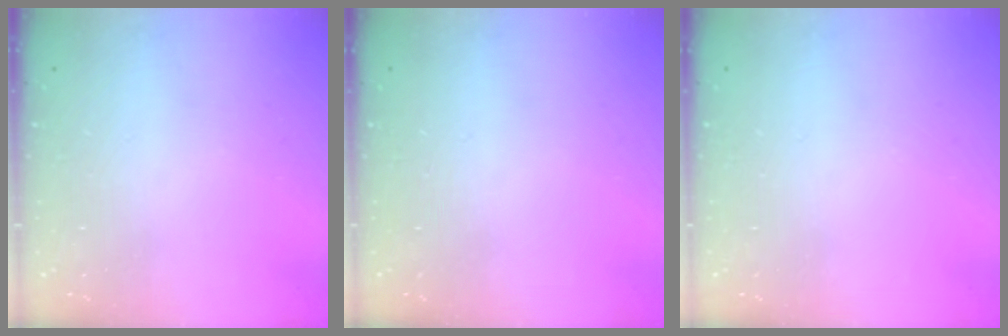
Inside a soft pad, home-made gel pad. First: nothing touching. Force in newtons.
{"total": 0.0}
{"total": 0.0}